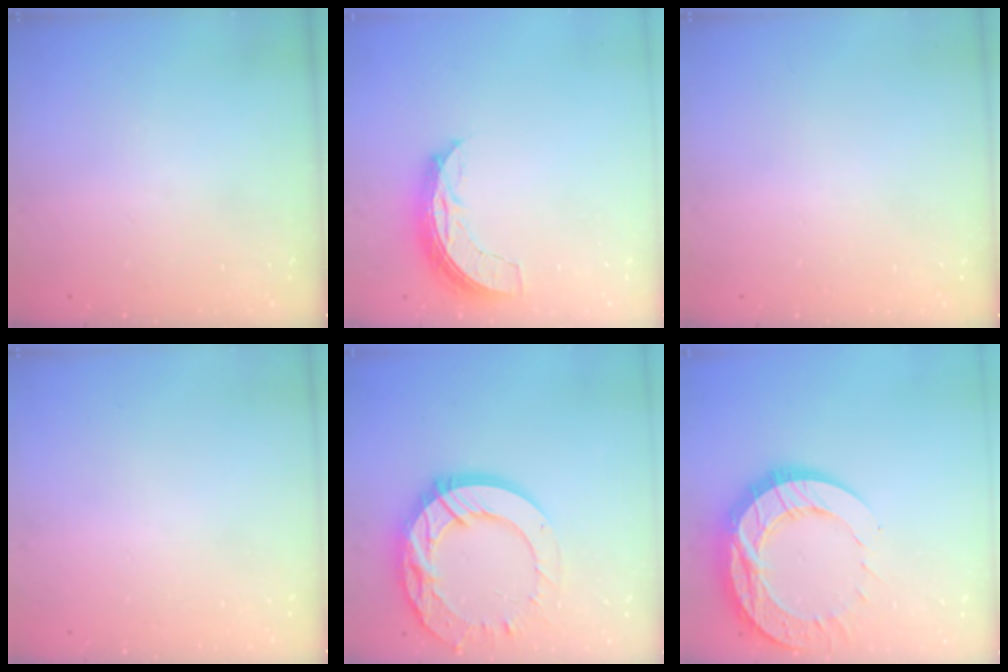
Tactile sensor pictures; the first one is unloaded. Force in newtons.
{"total": 6.9, "press": 6.9, "slide": 0.5}
{"total": 0.0}
{"total": 0.0}
{"total": 20.2, "press": 20.2, "slide": 1.8}
{"total": 19.4, "press": 19.4, "slide": 1.8}